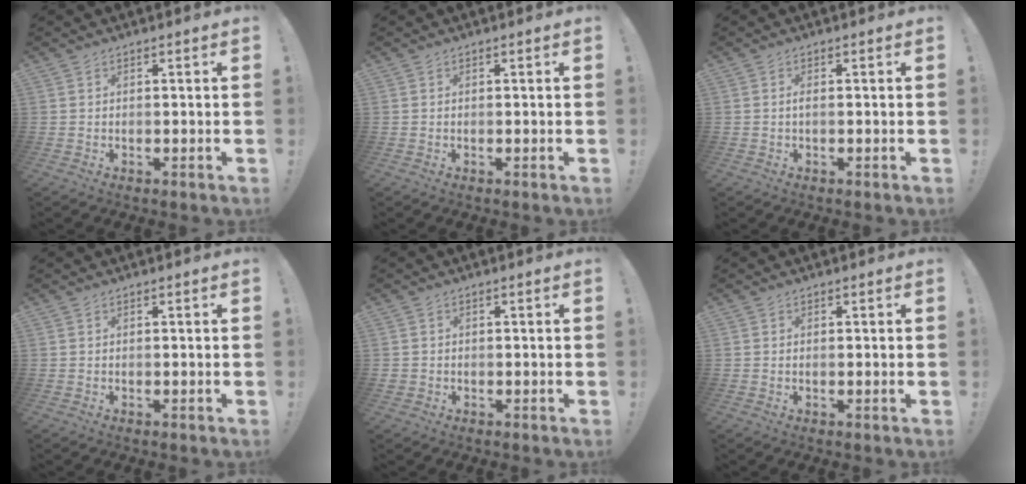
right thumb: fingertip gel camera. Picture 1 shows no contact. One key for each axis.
{"total": 0.0}
{"total": 1.2, "fx": -0.3, "fy": 0.2, "fz": 1.1, "tx": -0.022, "ty": 0.002, "tz": -0.006}
{"total": 0.0}
{"total": 1.4, "fx": -0.3, "fy": 1.2, "fz": 0.5, "tx": -0.007, "ty": 0.004, "tz": -0.005}
{"total": 0.6, "fx": 0.0, "fy": -0.1, "fz": 0.6, "tx": -0.013, "ty": 0.001, "tz": 0.000}